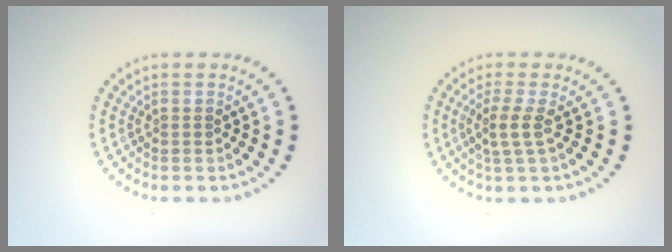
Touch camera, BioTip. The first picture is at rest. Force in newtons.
{"total": 2.0, "press": 1.5, "slide": 1.3}